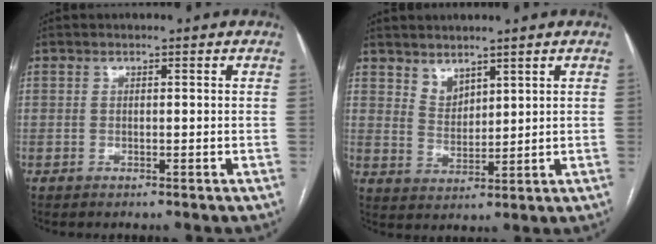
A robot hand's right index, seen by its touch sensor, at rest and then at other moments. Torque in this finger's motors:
{"motor_torque": [-0.07, 0.11, 0.01, 0.02]}